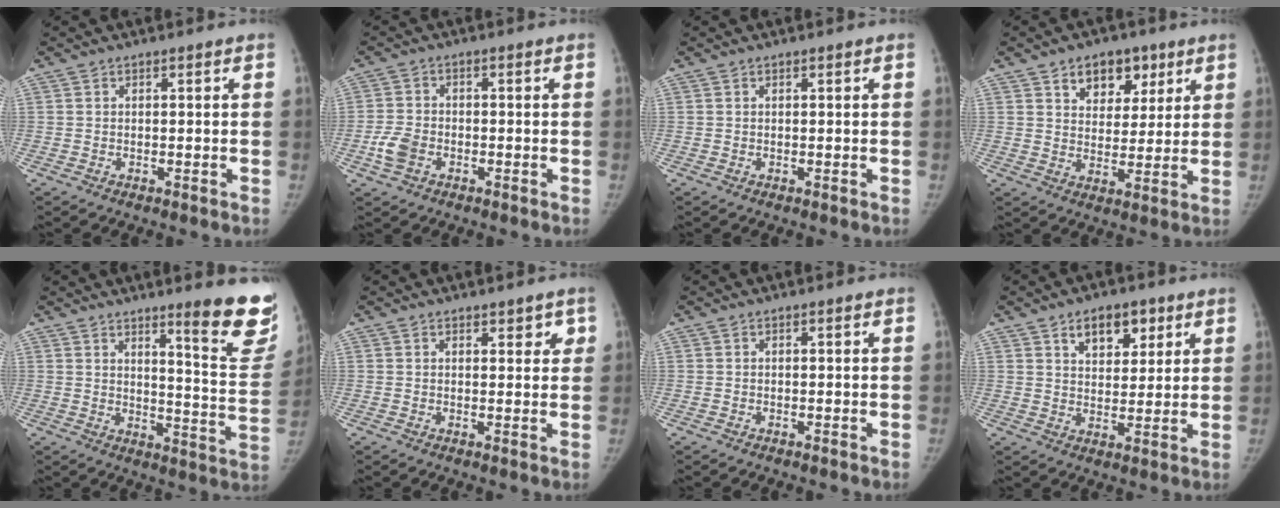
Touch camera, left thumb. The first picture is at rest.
{"total": 4.5, "force": [-1.9, 3.0, 2.7], "torque": [-0.058, 0.010, -0.038]}
{"total": 0.0}
{"total": 9.2, "force": [5.0, 6.2, 4.4], "torque": [-0.023, -0.020, 0.077]}
{"total": 15.9, "force": [11.1, 2.2, 11.2], "torque": [-0.105, -0.090, 0.147]}
{"total": 2.7, "force": [1.7, 1.5, 1.4], "torque": [0.011, -0.007, 0.023]}
{"total": 0.0}
{"total": 8.0, "force": [4.3, 4.7, 4.7], "torque": [-0.034, -0.020, 0.066]}